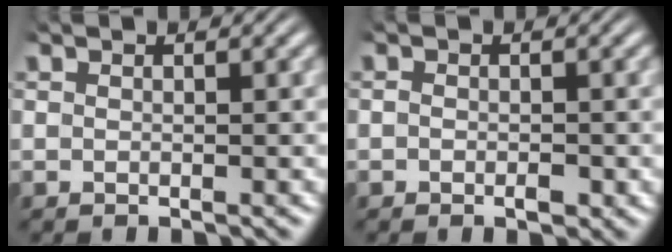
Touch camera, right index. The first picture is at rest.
{"total": 0.9, "force": [-0.6, 0.3, 0.7], "torque": [-0.009, -0.009, -0.008]}